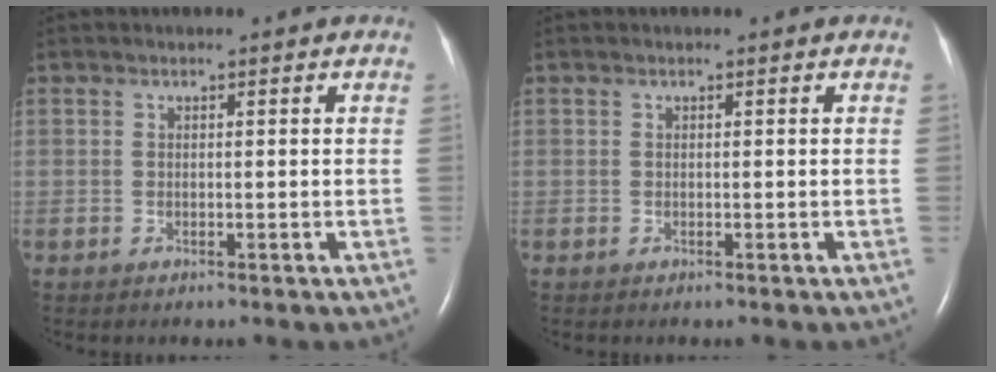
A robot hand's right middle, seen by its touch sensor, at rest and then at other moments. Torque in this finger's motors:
{"motor_torque": [0.00, 0.00, 0.00, 0.01]}